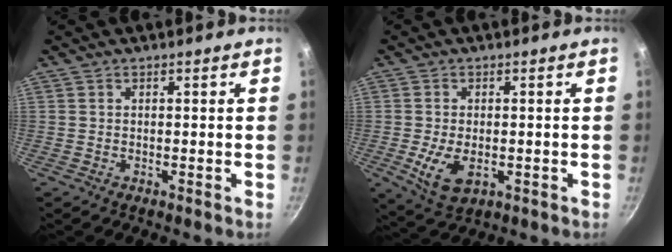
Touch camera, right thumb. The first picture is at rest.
{"total": 7.2, "force": [-1.5, 4.2, 5.7], "torque": [-0.105, -0.013, -0.019]}